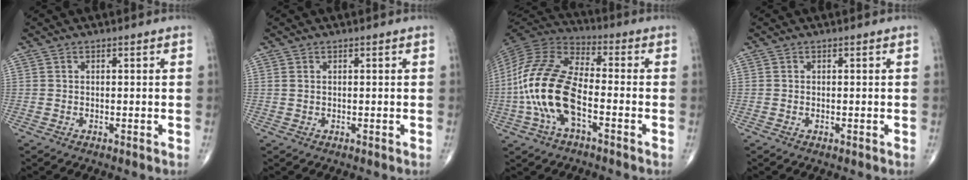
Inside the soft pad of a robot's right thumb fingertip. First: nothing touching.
{"total": 0.5, "force": [0.2, 0.3, 0.4], "torque": [-0.009, 0.005, 0.006]}
{"total": 17.3, "force": [-4.2, 8.3, 14.7], "torque": [-0.307, 0.032, -0.082]}
{"total": 0.0}